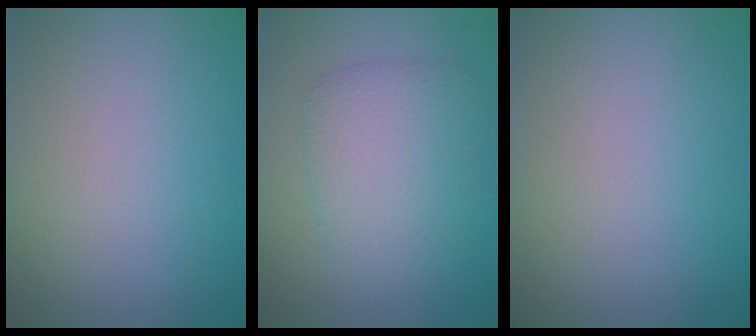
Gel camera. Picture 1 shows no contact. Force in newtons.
{"total": 4.2, "press": 4.2, "slide": 0.1}
{"total": 0.0}